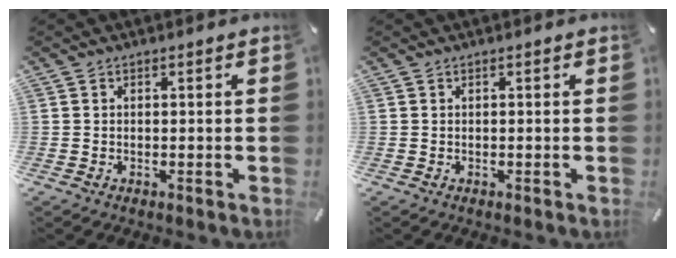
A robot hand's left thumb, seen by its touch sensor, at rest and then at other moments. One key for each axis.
{"total": 0.0}